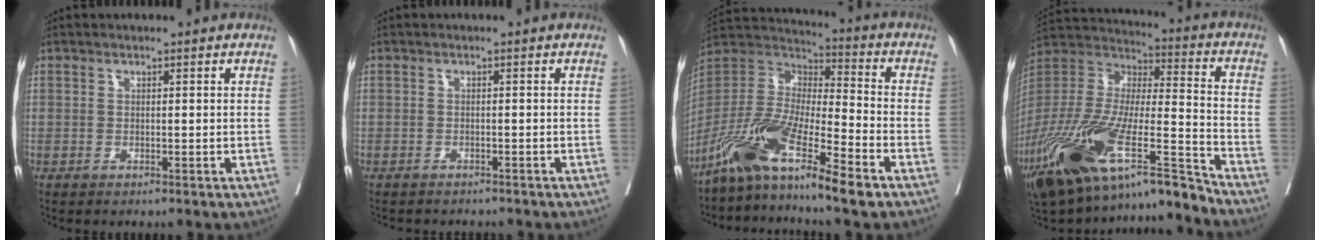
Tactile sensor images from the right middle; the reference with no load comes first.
{"total": 4.5, "force": [-4.1, 1.5, 1.2], "torque": [-0.018, -0.001, -0.053]}
{"total": 14.7, "force": [-9.9, 1.2, 10.7], "torque": [-0.225, -0.016, -0.189]}
{"total": 25.4, "force": [-17.2, 3.9, 18.2], "torque": [-0.350, -0.037, -0.309]}